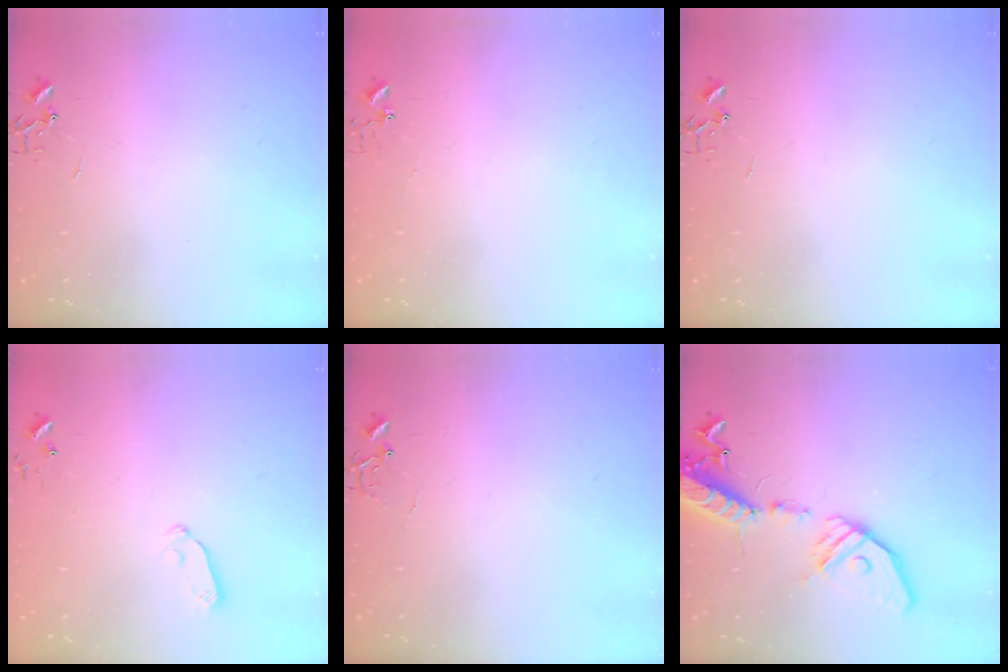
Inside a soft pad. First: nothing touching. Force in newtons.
{"total": 3.9, "press": 3.9, "slide": 0.3}
{"total": 0.0}
{"total": 5.6, "press": 5.6, "slide": 0.3}
{"total": 5.8, "press": 5.8, "slide": 0.5}
{"total": 19.7, "press": 19.4, "slide": 3.9}